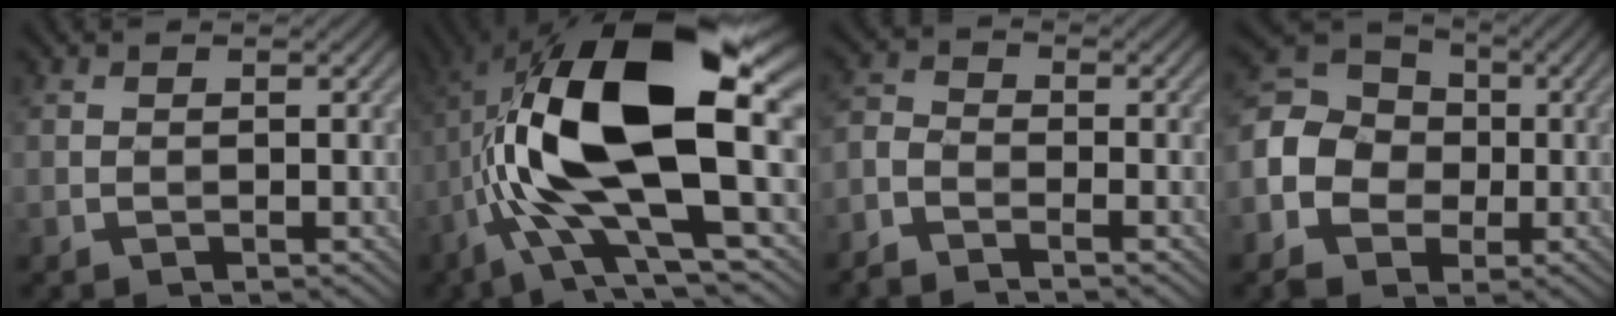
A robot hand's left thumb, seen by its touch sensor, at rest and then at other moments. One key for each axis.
{"total": 18.8, "fx": 0.8, "fy": 7.4, "fz": 17.3, "tx": -0.350, "ty": 0.021, "tz": 0.003}
{"total": 2.9, "fx": -2.4, "fy": 1.2, "fz": 1.1, "tx": -0.038, "ty": -0.001, "tz": -0.065}
{"total": 10.1, "fx": -2.3, "fy": 8.6, "fz": 4.8, "tx": -0.142, "ty": -0.011, "tz": -0.064}